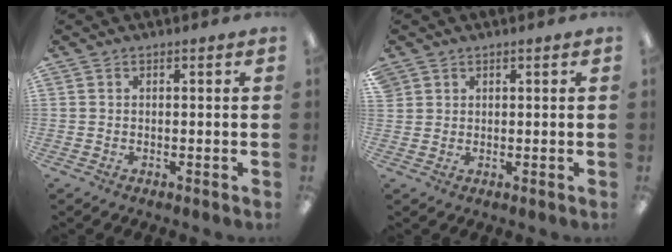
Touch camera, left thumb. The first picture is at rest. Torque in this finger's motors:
{"motor_torque": [1.75, 1.75, 1.39, -1.38, 0.42]}